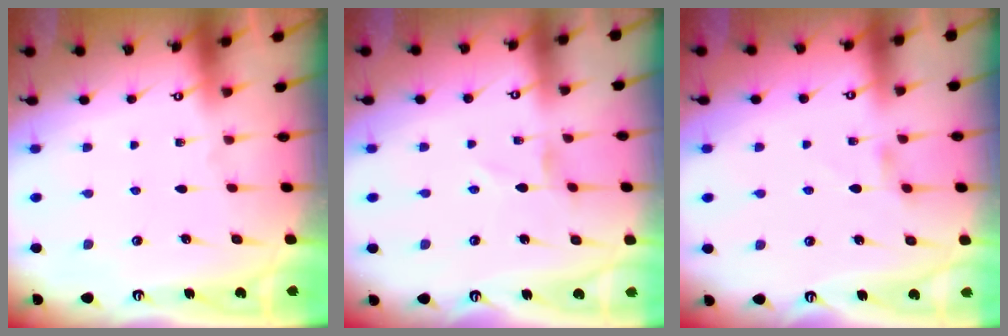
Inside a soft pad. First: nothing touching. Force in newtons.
{"total": 1.1, "press": 1.1, "slide": 0.1}
{"total": 1.6, "press": 1.6, "slide": 0.4}